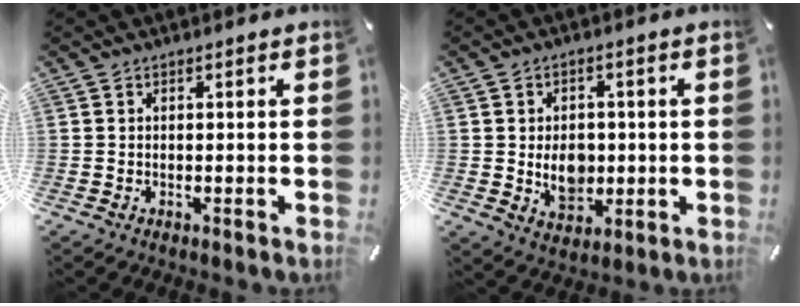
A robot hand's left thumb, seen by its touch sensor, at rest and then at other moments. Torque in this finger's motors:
{"motor_torque": [0.60, 1.74, 0.45, -0.28, 0.24]}